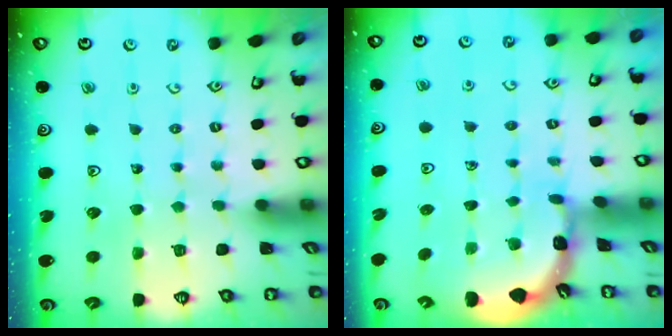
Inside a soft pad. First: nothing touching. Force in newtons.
{"total": 1.6, "press": 1.6, "slide": 0.2}